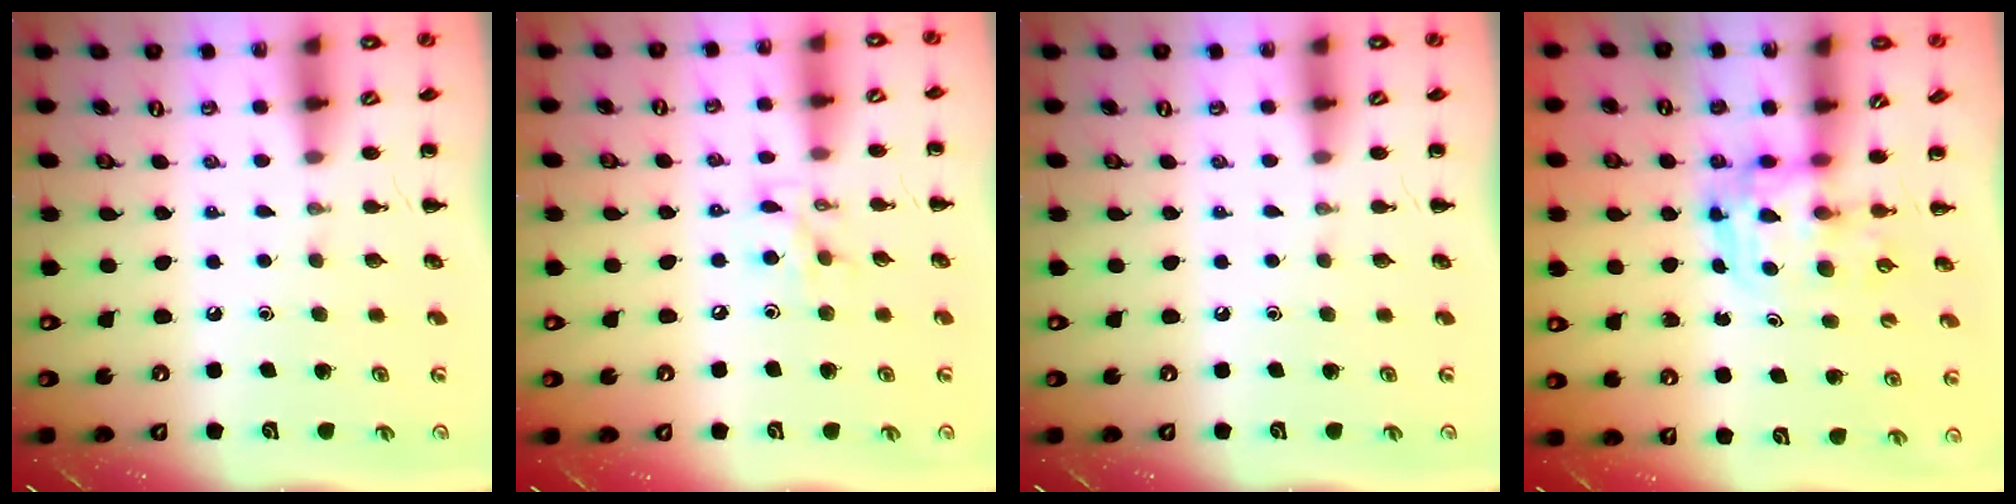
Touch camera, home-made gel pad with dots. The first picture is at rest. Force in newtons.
{"total": 7.2, "press": 7.2, "slide": 0.7}
{"total": 0.0}
{"total": 3.5, "press": 3.4, "slide": 0.6}